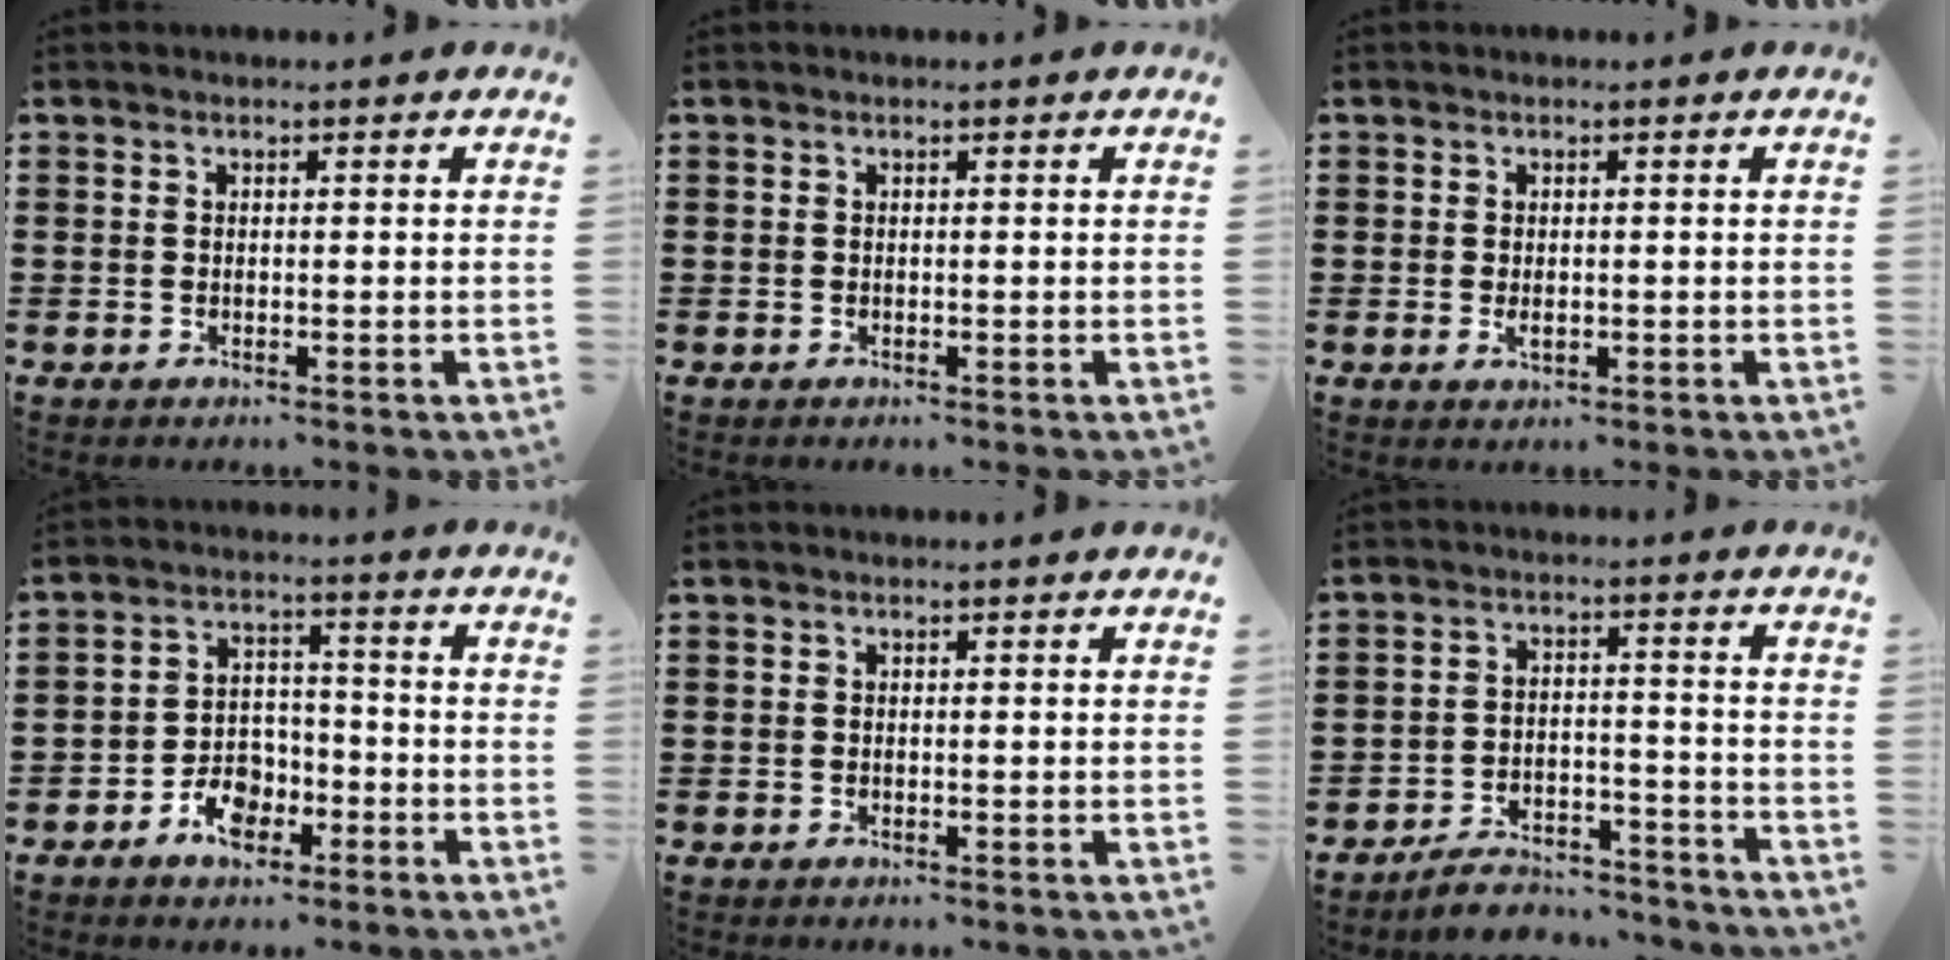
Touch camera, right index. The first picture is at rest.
{"total": 0.0}
{"total": 1.2, "force": [-0.1, 0.6, 1.1], "torque": [-0.021, 0.000, -0.001]}
{"total": 6.1, "force": [-3.2, 4.2, 3.1], "torque": [-0.051, 0.011, -0.060]}
{"total": 0.0}
{"total": 5.1, "force": [-4.9, 1.1, 1.0], "torque": [-0.016, 0.013, -0.095]}